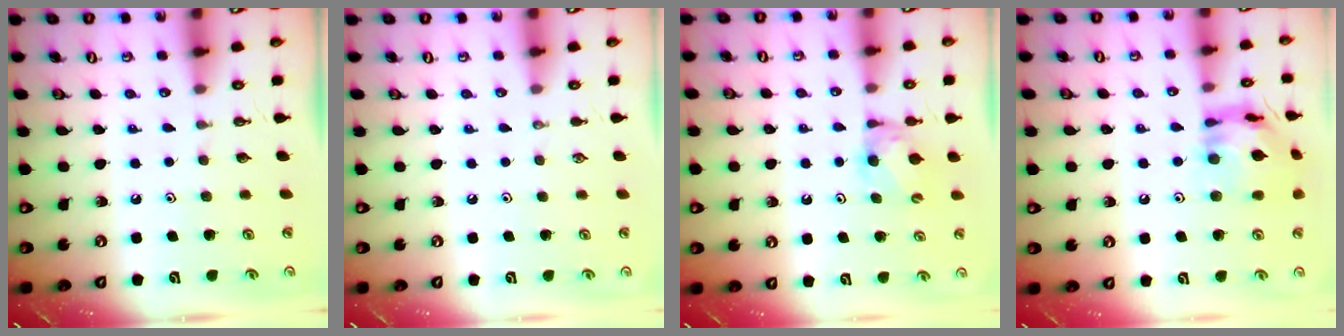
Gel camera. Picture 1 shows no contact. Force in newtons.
{"total": 0.0}
{"total": 5.4, "press": 5.4, "slide": 0.6}
{"total": 14.5, "press": 14.5, "slide": 1.3}